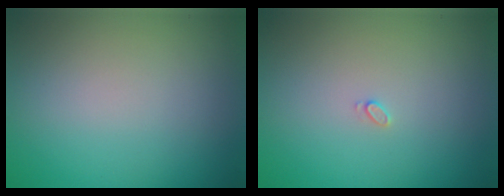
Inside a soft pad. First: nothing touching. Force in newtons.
{"total": 0.6, "press": 0.6, "slide": 0.1}